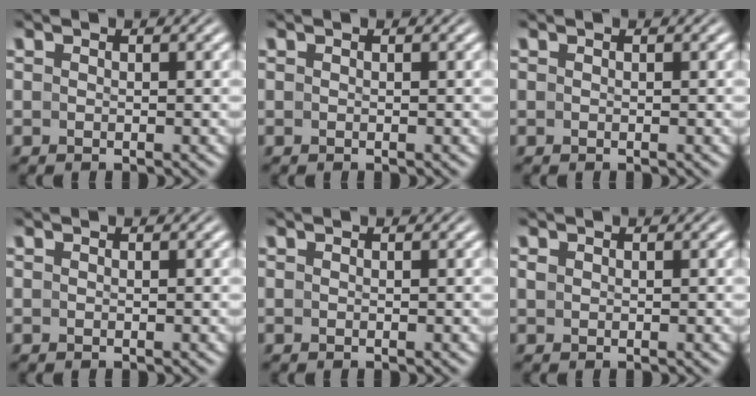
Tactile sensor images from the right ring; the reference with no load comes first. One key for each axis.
{"total": 0.0}
{"total": 0.0}
{"total": 0.0}
{"total": 0.0}
{"total": 0.0}